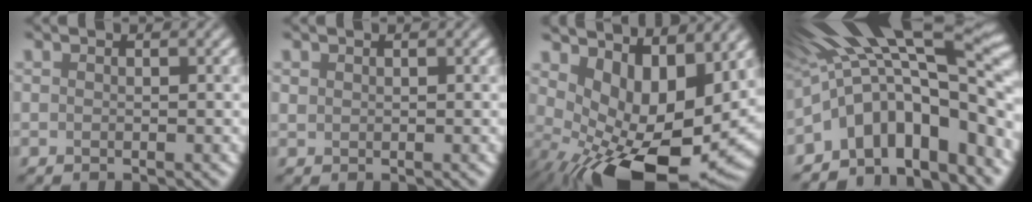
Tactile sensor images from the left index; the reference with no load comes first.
{"total": 0.5, "force": [0.4, 0.3, 0.1], "torque": [-0.001, 0.000, 0.011]}
{"total": 13.8, "force": [-0.4, 7.1, 11.8], "torque": [-0.174, -0.036, 0.008]}
{"total": 13.5, "force": [-3.4, 5.6, 11.8], "torque": [-0.163, 0.025, -0.054]}